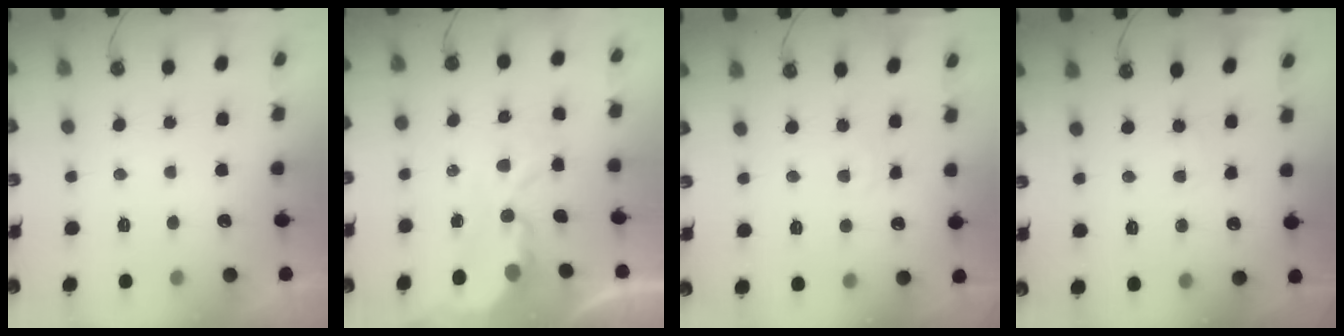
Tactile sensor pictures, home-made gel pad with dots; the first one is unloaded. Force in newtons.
{"total": 4.1, "press": 4.0, "slide": 0.3}
{"total": 2.7, "press": 2.6, "slide": 0.5}
{"total": 2.8, "press": 2.7, "slide": 0.4}